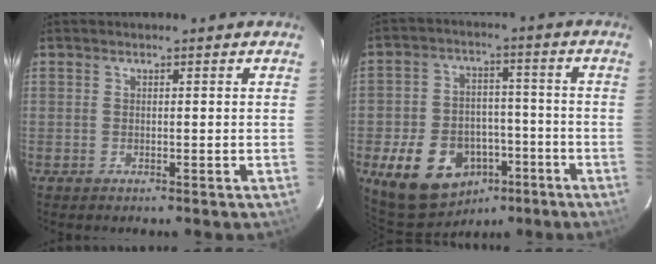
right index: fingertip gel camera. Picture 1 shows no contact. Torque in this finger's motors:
{"motor_torque": [1.56, -0.57, 0.35, 0.09]}